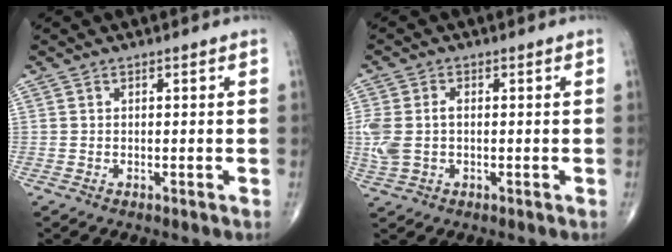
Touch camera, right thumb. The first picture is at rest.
{"total": 6.4, "force": [-0.1, 4.1, 5.0], "torque": [-0.131, 0.014, 0.002]}